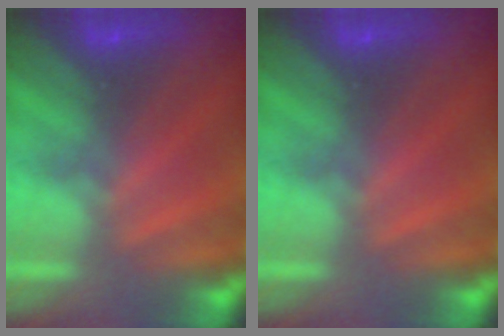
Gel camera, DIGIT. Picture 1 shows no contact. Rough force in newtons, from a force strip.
{"total": 0.0}